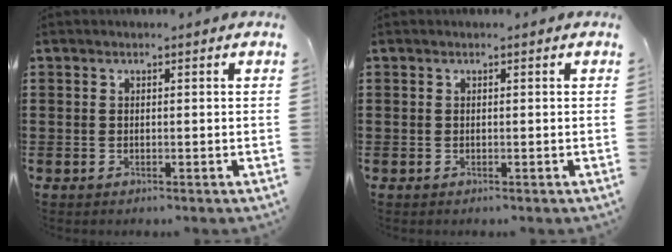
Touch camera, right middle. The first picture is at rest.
{"total": 0.0}